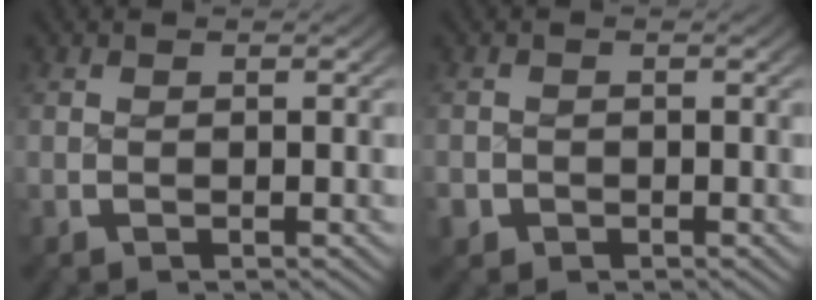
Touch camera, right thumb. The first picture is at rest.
{"total": 1.8, "force": [-1.1, 1.4, 0.2], "torque": [-0.010, -0.010, -0.017]}